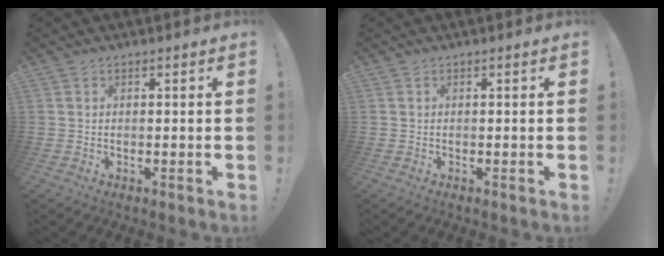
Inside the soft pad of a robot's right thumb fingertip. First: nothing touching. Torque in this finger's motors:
{"motor_torque": [-0.03, -0.03, 0.18, 0.08, 0.00]}